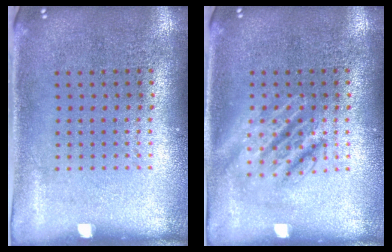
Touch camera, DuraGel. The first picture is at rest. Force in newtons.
{"total": 2.8, "press": 2.8, "slide": 0.4}